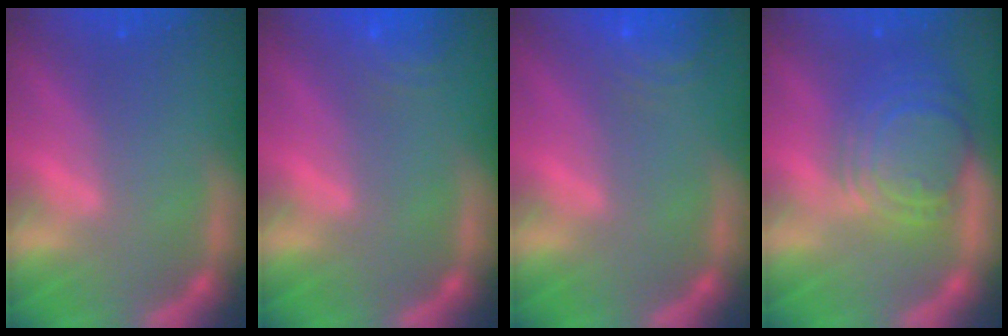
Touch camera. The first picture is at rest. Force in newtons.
{"total": 4.0}
{"total": 5.1}
{"total": 9.1}